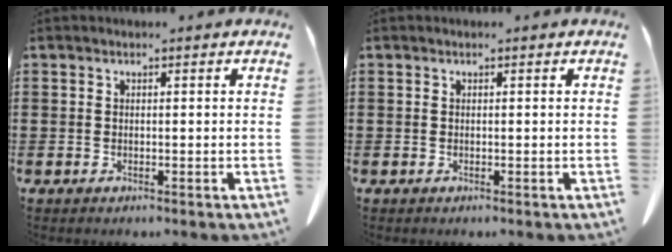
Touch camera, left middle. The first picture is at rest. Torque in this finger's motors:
{"motor_torque": [0.00, 0.00, 0.00, 0.00]}